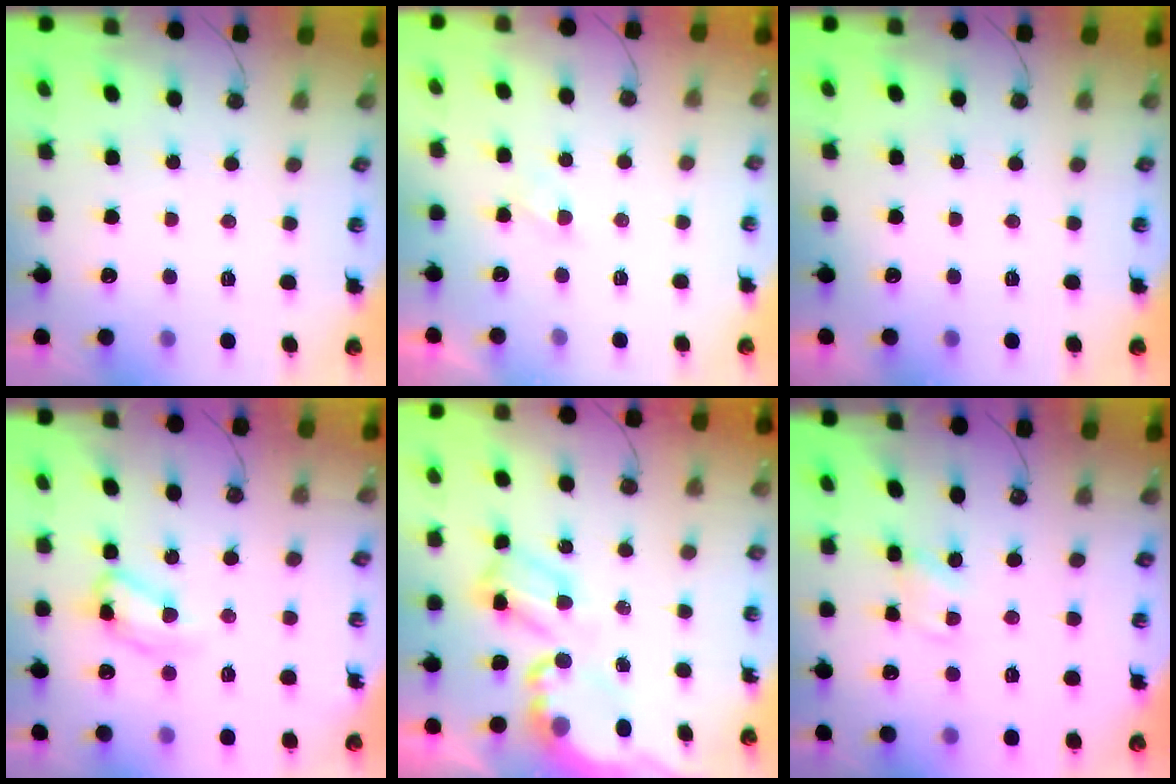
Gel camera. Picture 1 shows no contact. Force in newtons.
{"total": 1.5, "press": 1.4, "slide": 0.4}
{"total": 0.0}
{"total": 12.1, "press": 12.1, "slide": 0.9}
{"total": 9.4, "press": 9.4, "slide": 0.4}
{"total": 1.2, "press": 1.1, "slide": 0.2}